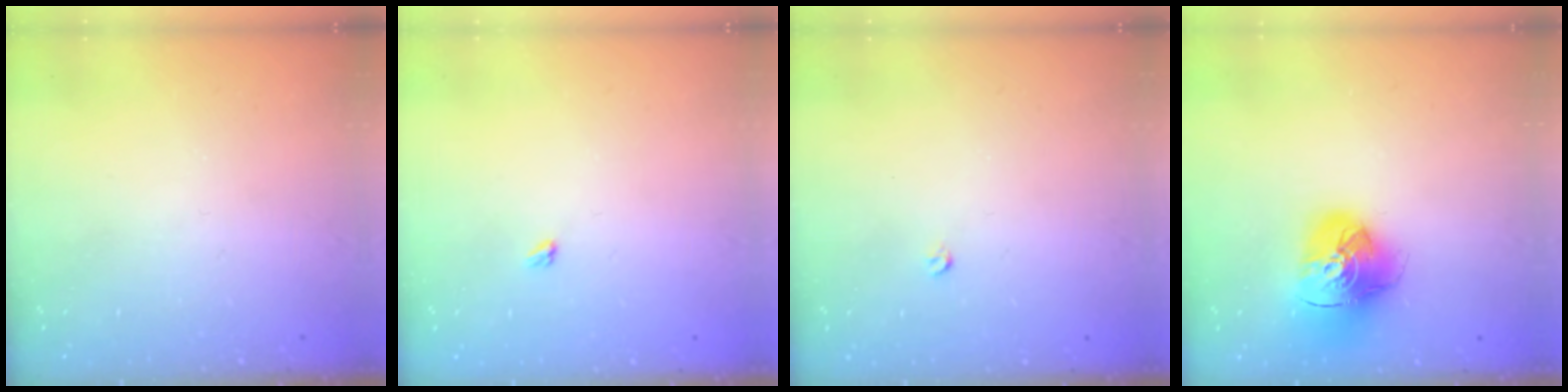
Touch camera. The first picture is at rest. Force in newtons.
{"total": 2.4, "press": 2.4, "slide": 0.4}
{"total": 2.6, "press": 2.5, "slide": 0.4}
{"total": 15.7, "press": 15.6, "slide": 1.9}